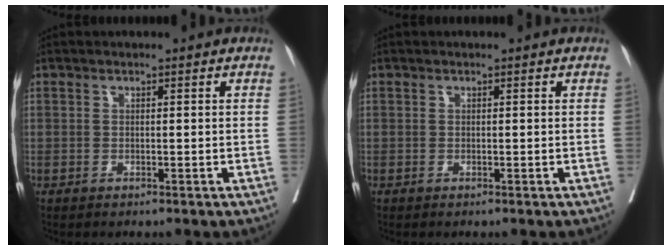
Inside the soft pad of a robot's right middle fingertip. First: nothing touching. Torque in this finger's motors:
{"motor_torque": [-0.04, -0.05, -0.01, 0.00]}